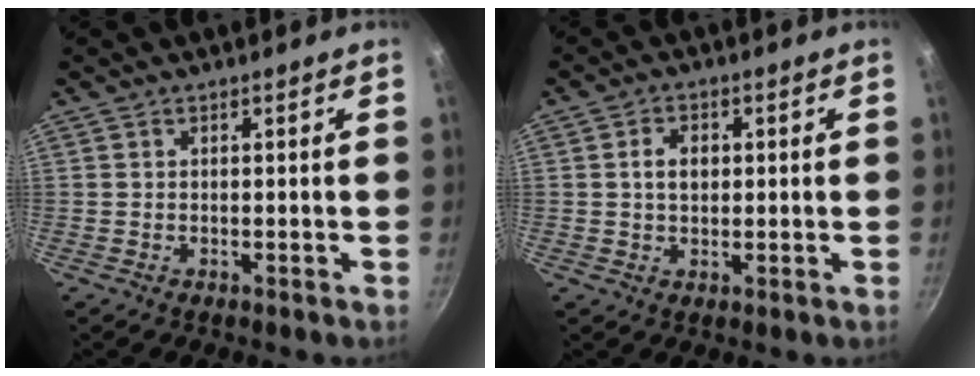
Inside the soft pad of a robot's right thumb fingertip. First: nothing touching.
{"total": 4.0, "force": [0.5, 2.9, 2.7], "torque": [-0.029, 0.006, 0.006]}